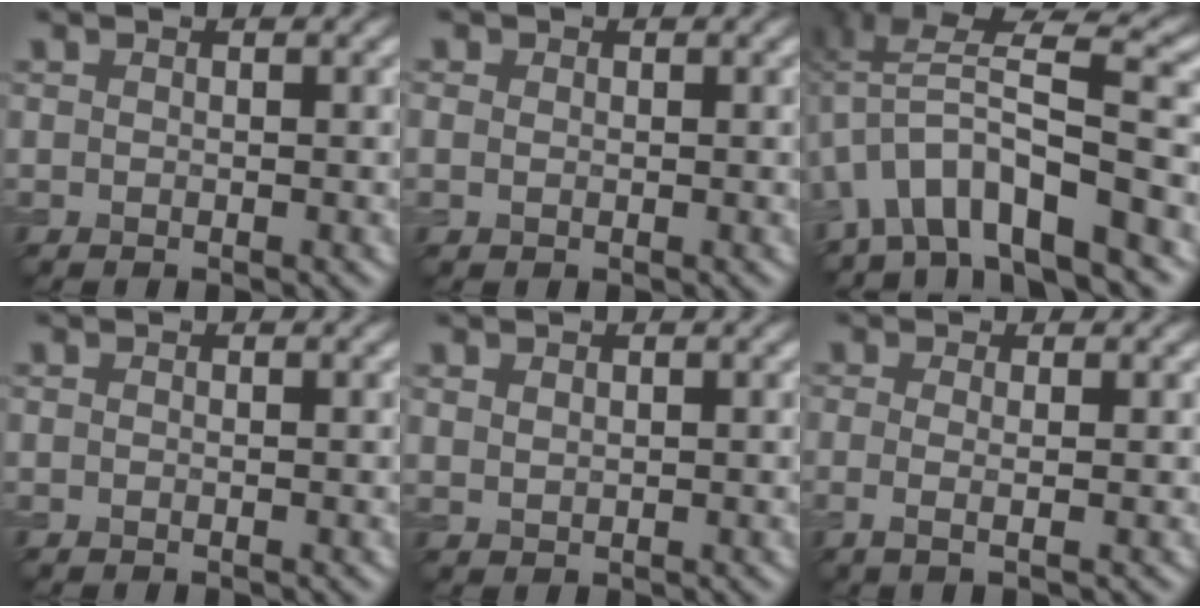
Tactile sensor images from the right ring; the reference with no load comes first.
{"total": 1.1, "force": [0.4, 0.9, 0.5], "torque": [-0.009, 0.000, 0.004]}
{"total": 8.9, "force": [-2.8, 2.8, 7.9], "torque": [-0.132, 0.019, -0.059]}
{"total": 0.0}
{"total": 1.0, "force": [0.6, 0.6, 0.5], "torque": [-0.016, -0.002, 0.017]}
{"total": 1.9, "force": [-0.2, 0.5, 1.8], "torque": [-0.033, -0.004, -0.009]}